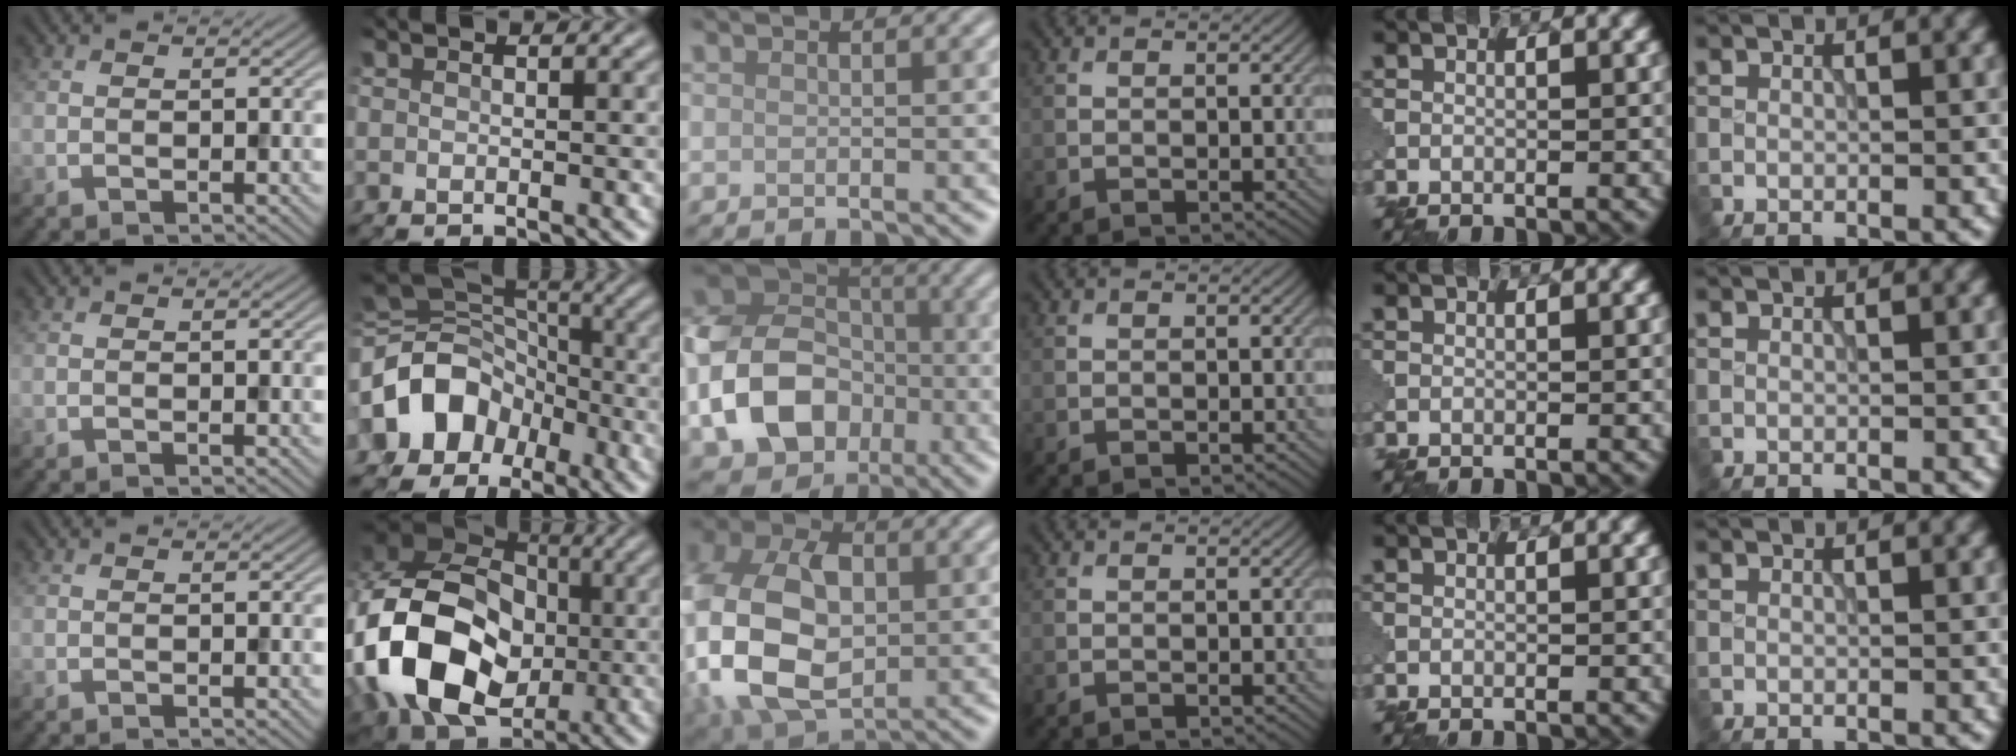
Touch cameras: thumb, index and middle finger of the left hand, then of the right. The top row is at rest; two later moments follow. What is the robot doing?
{"motion": "disassemble", "object": "puzzle pieces"}